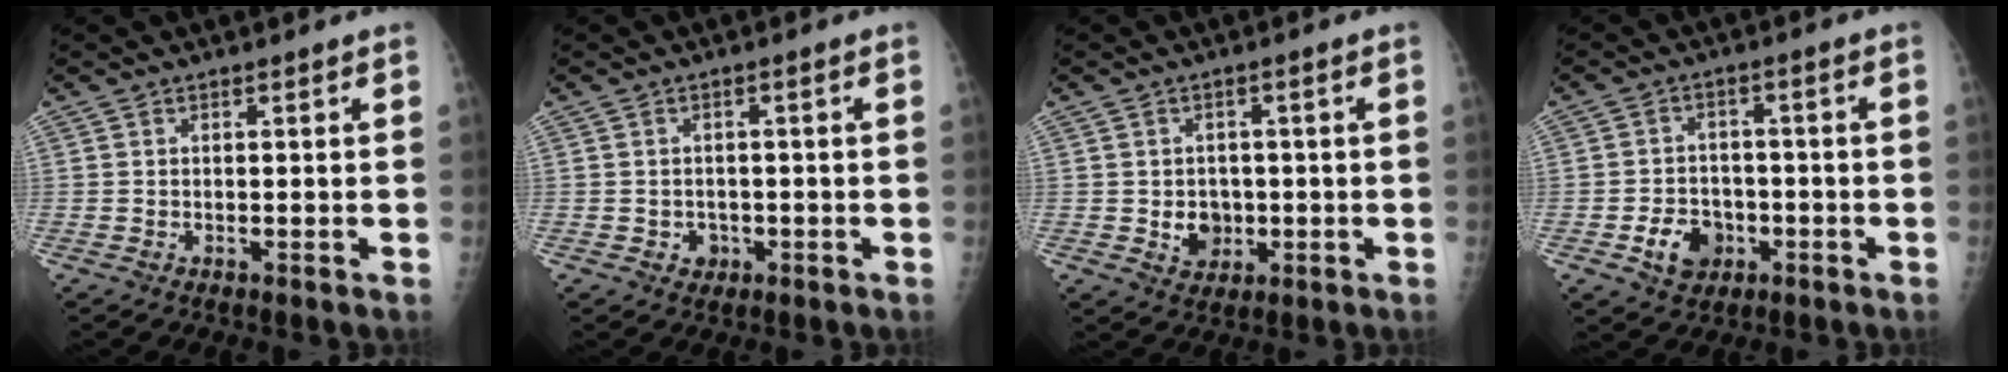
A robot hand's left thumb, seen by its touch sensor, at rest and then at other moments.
{"total": 2.4, "force": [-0.9, 2.1, 0.8], "torque": [-0.001, 0.007, -0.008]}
{"total": 4.8, "force": [-0.7, 4.1, 2.4], "torque": [-0.012, 0.005, -0.002]}
{"total": 7.1, "force": [-2.8, 5.5, 3.4], "torque": [-0.034, 0.019, -0.042]}